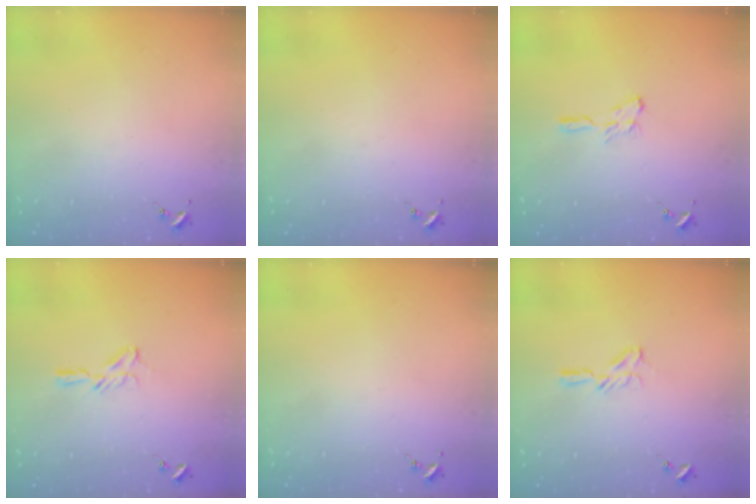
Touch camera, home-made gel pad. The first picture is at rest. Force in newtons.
{"total": 0.0}
{"total": 5.6, "press": 5.6, "slide": 0.7}
{"total": 5.6, "press": 5.5, "slide": 0.6}
{"total": 0.0}
{"total": 5.6, "press": 5.5, "slide": 0.6}